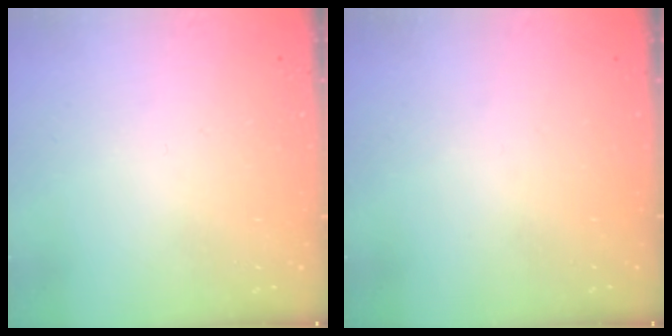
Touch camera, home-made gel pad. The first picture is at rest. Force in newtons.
{"total": 0.0}